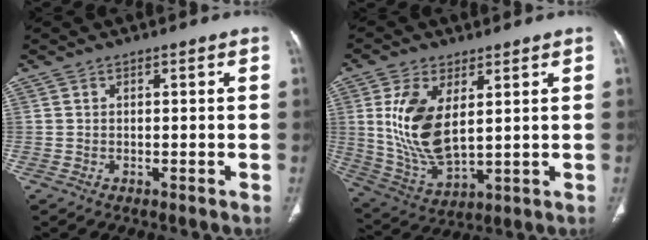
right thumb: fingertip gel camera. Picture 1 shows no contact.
{"total": 13.8, "force": [3.2, 7.0, 11.5], "torque": [-0.228, -0.021, 0.079]}